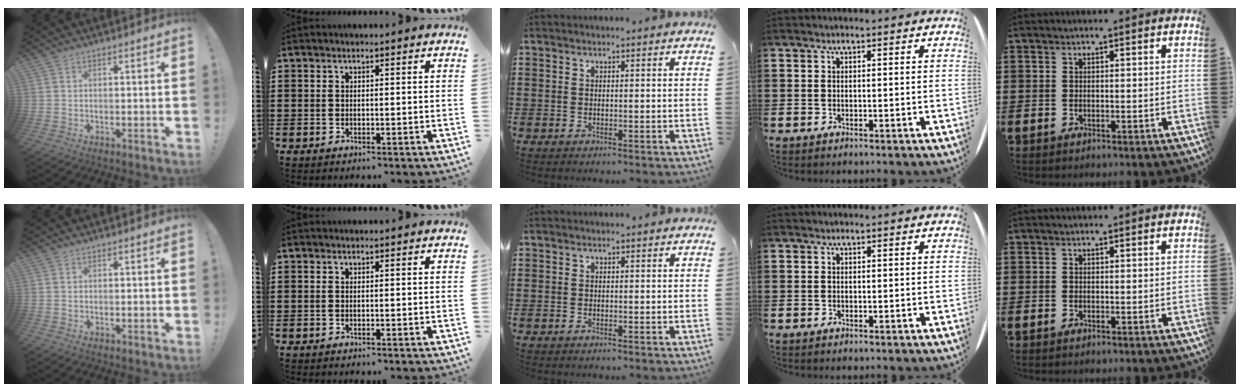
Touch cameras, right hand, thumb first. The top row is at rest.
{}